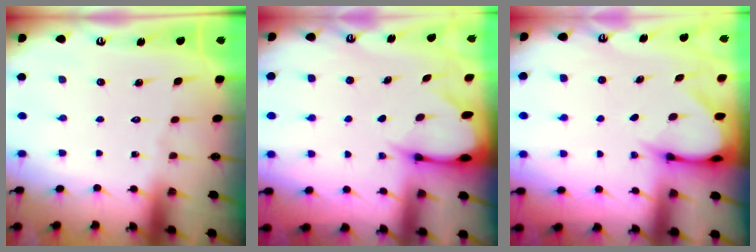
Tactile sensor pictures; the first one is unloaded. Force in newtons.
{"total": 3.7, "press": 3.6, "slide": 0.5}
{"total": 3.9, "press": 3.9, "slide": 0.3}